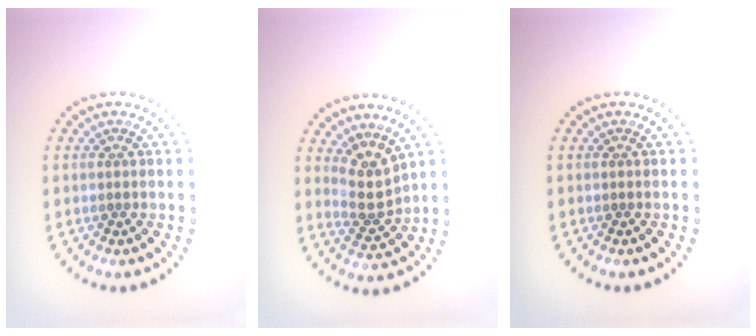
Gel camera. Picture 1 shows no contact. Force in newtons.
{"total": 2.9, "press": 2.3, "slide": 1.8}
{"total": 0.0}